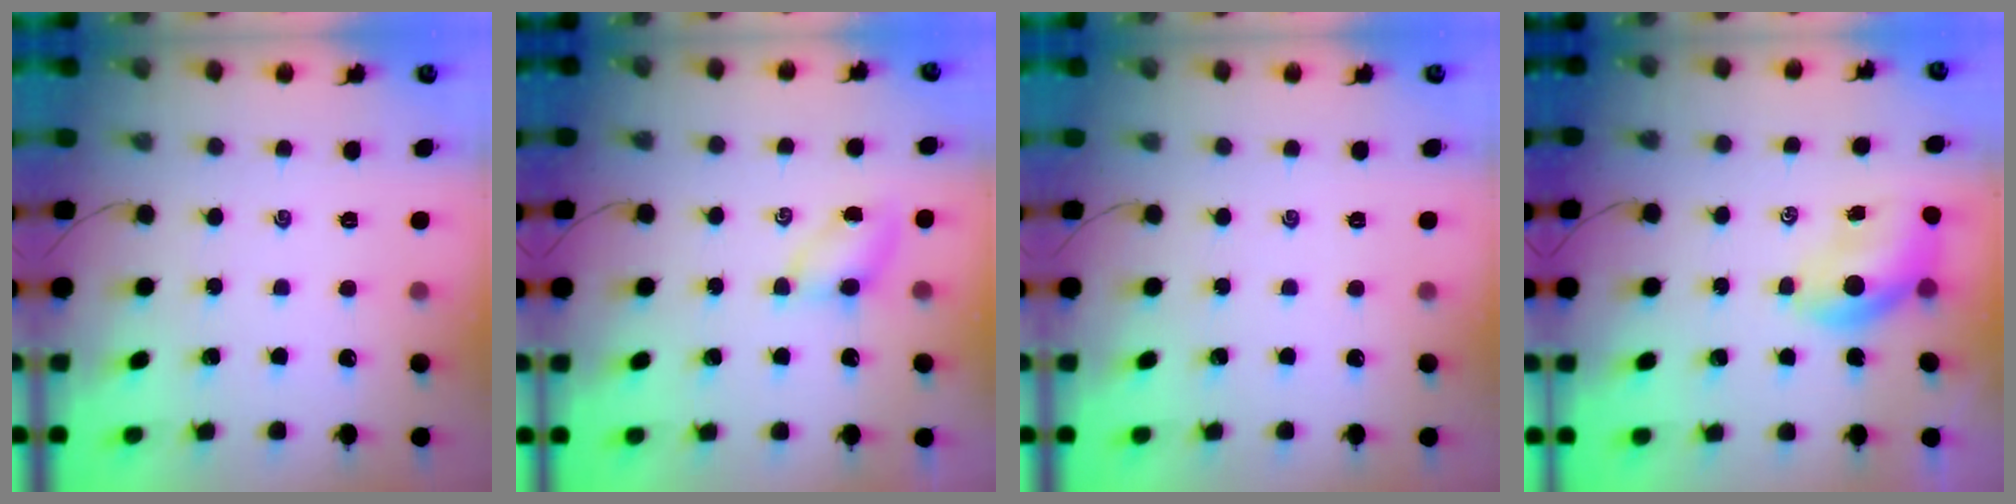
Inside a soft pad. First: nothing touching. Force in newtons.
{"total": 4.3, "press": 4.2, "slide": 1.1}
{"total": 0.0}
{"total": 6.2, "press": 6.1, "slide": 1.3}